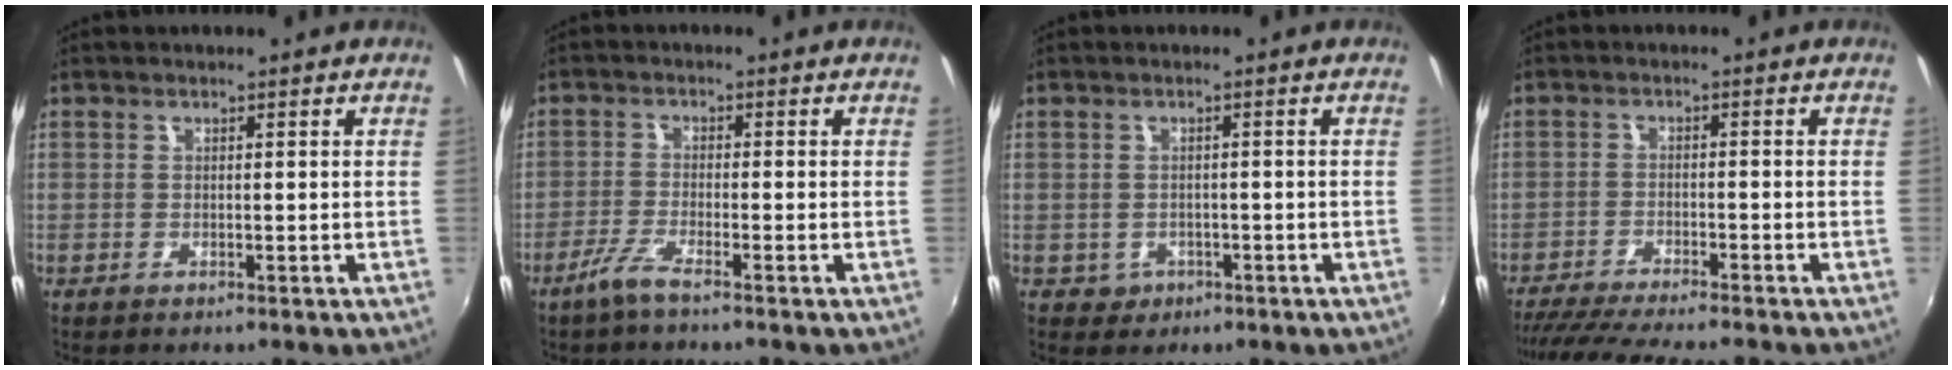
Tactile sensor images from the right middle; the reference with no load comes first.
{"total": 3.7, "force": [-2.8, -0.2, 2.4], "torque": [-0.066, -0.007, -0.057]}
{"total": 2.9, "force": [-1.0, 2.6, 0.7], "torque": [-0.022, 0.000, -0.007]}
{"total": 11.9, "force": [-10.5, 0.4, 5.6], "torque": [-0.125, -0.024, -0.173]}